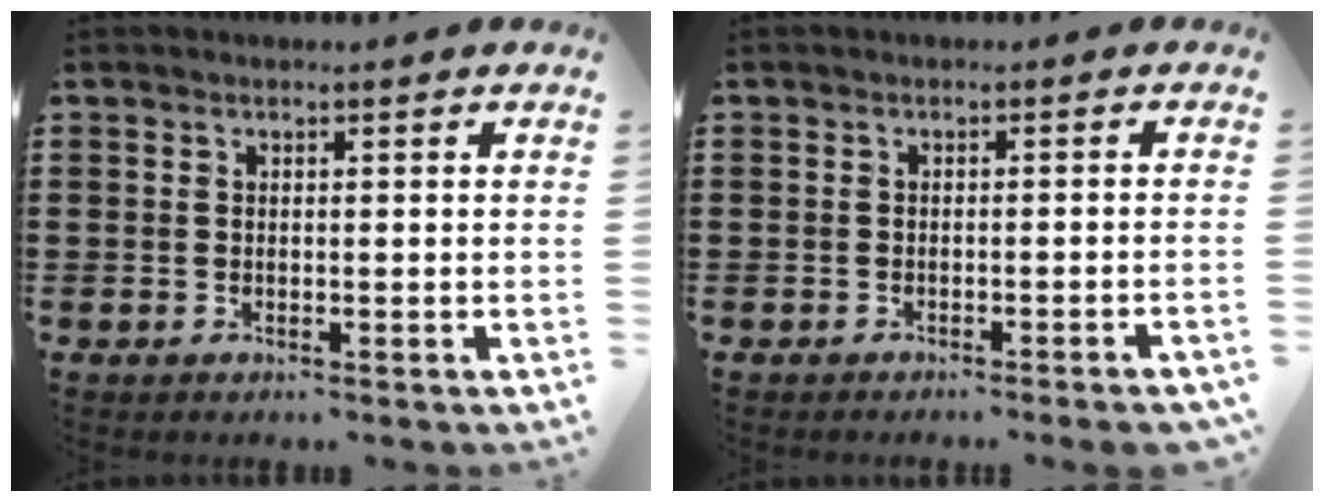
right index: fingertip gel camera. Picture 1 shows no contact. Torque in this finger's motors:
{"motor_torque": [0.87, -0.70, -0.12, -0.05]}